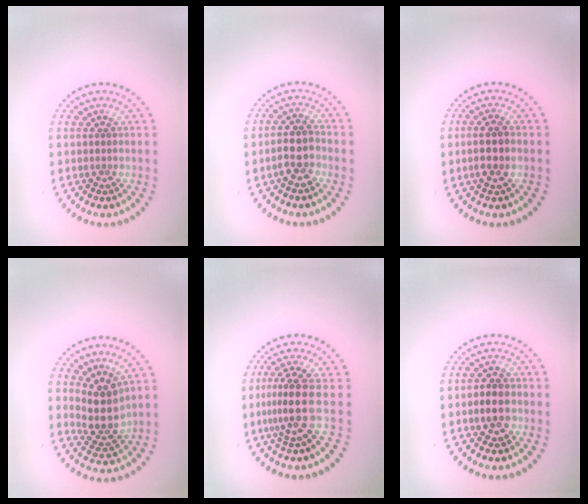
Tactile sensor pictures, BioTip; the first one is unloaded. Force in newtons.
{"total": 2.8, "press": 2.7, "slide": 0.8}
{"total": 2.8, "press": 2.7, "slide": 0.7}
{"total": 3.9, "press": 3.1, "slide": 2.4}
{"total": 3.4, "press": 2.6, "slide": 2.2}
{"total": 2.8, "press": 2.7, "slide": 0.5}